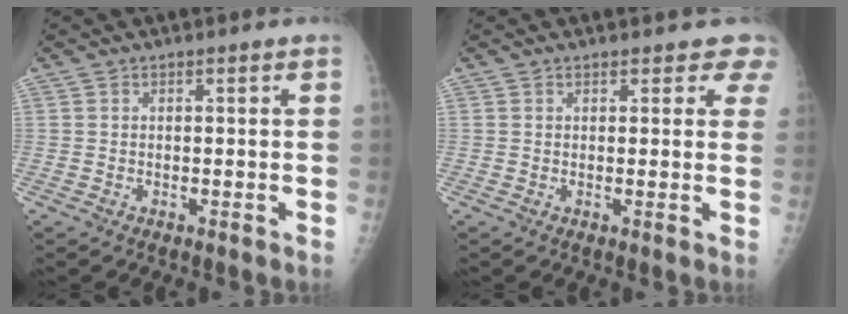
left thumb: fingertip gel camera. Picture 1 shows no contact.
{"total": 3.7, "force": [3.2, 1.6, 0.6], "torque": [0.030, -0.012, 0.017]}